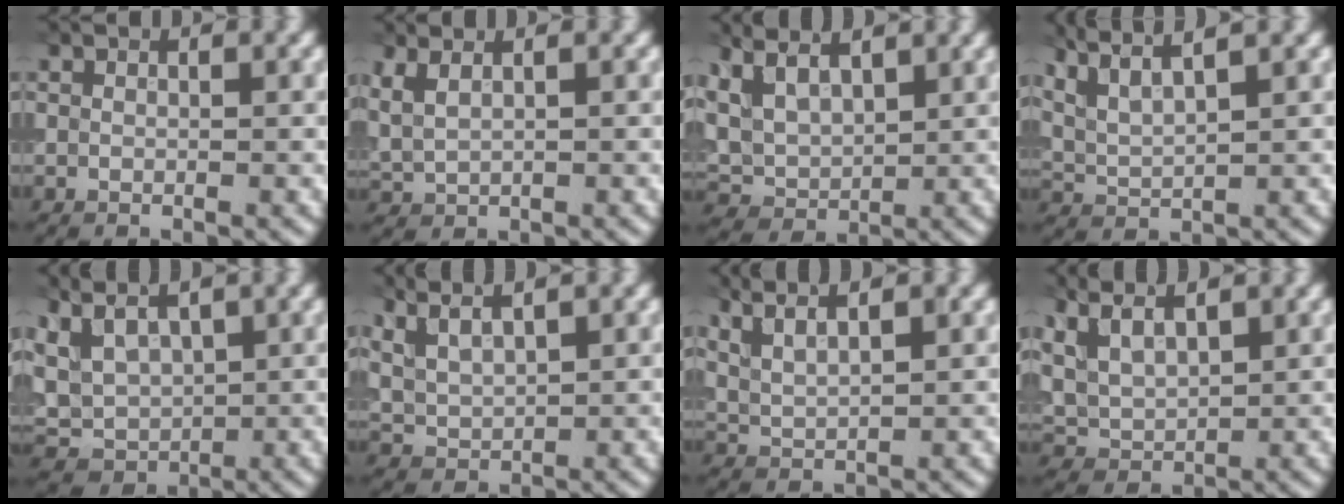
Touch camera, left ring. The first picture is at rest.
{"total": 2.5, "force": [1.6, 1.0, 1.6], "torque": [-0.041, 0.008, 0.031]}
{"total": 5.5, "force": [3.5, 2.9, 3.1], "torque": [-0.079, 0.009, 0.063]}
{"total": 6.0, "force": [4.5, 1.5, 3.7], "torque": [-0.075, 0.028, 0.062]}
{"total": 4.7, "force": [2.6, 2.7, 2.8], "torque": [-0.064, 0.007, 0.046]}
{"total": 4.3, "force": [3.3, 1.4, 2.4], "torque": [-0.054, 0.019, 0.056]}
{"total": 4.9, "force": [3.5, 1.6, 3.0], "torque": [-0.049, 0.024, 0.045]}
{"total": 6.8, "force": [4.7, 3.1, 3.9], "torque": [-0.108, 0.024, 0.081]}